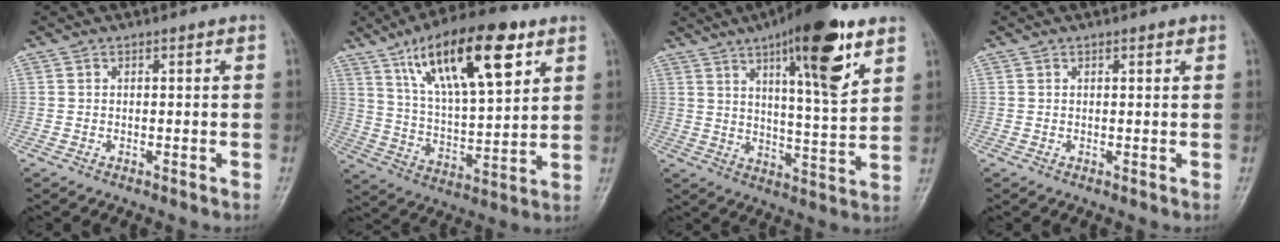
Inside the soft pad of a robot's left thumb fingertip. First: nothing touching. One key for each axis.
{"total": 21.0, "fx": 10.6, "fy": 7.4, "fz": 16.5, "tx": -0.250, "ty": -0.030, "tz": 0.185}
{"total": 17.6, "fx": 9.6, "fy": 4.2, "fz": 14.1, "tx": -0.191, "ty": -0.046, "tz": 0.146}
{"total": 1.1, "fx": 0.7, "fy": 0.3, "fz": 0.7, "tx": -0.010, "ty": -0.002, "tz": 0.009}